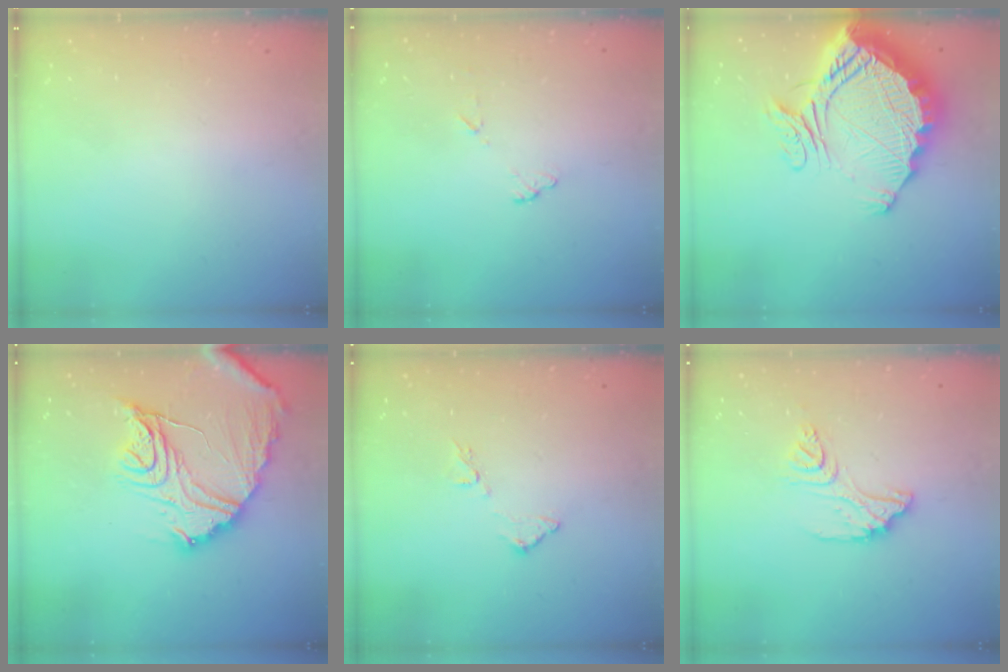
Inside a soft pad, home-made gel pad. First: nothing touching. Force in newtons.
{"total": 6.4, "press": 6.4, "slide": 0.5}
{"total": 22.0, "press": 21.9, "slide": 1.7}
{"total": 20.3, "press": 20.2, "slide": 2.1}
{"total": 10.0, "press": 10.0, "slide": 0.4}
{"total": 12.5, "press": 12.4, "slide": 1.1}